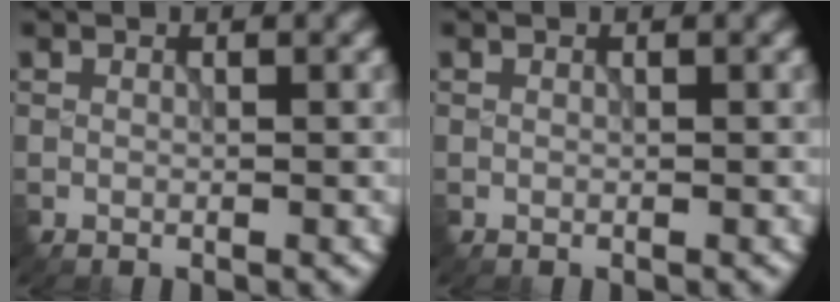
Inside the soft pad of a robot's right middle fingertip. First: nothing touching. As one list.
[{"total": 0.0}]